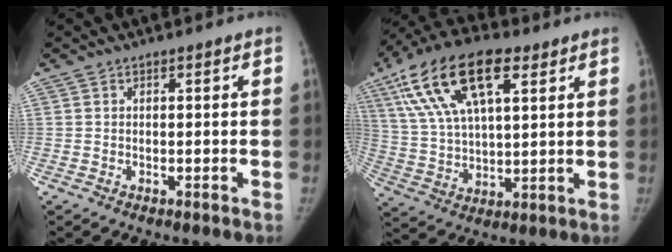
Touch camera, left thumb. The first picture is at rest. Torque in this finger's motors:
{"motor_torque": [0.68, 0.45, 2.10, -0.67, 0.63]}